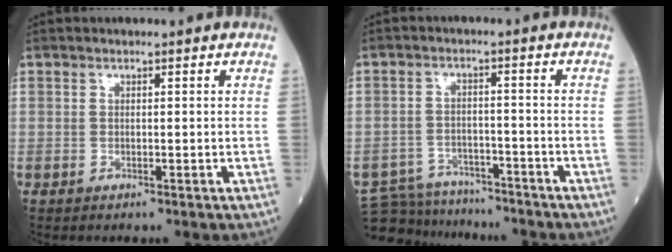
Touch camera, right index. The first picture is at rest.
{"total": 12.9, "force": [-11.9, 4.2, 2.4], "torque": [-0.057, 0.018, -0.173]}